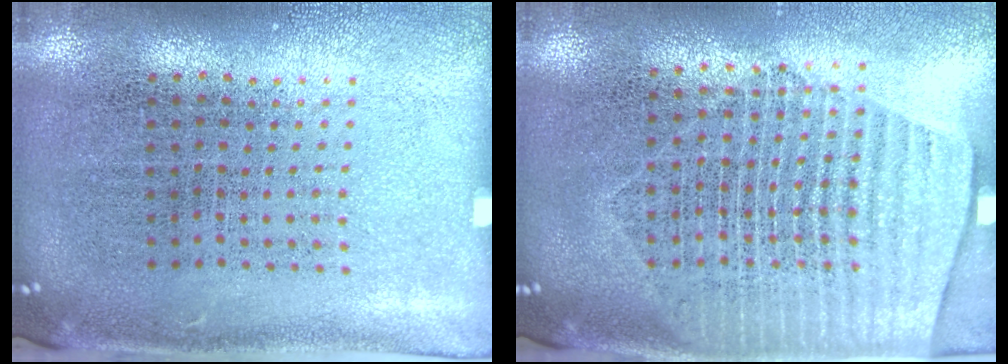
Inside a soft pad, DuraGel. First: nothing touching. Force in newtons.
{"total": 1.7, "press": 1.5, "slide": 0.7}